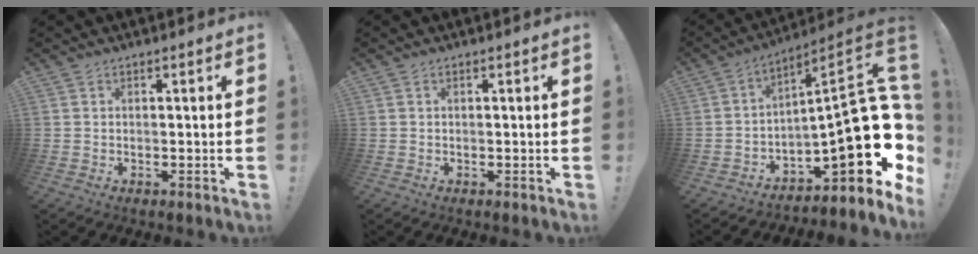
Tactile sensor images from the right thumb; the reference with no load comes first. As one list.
[{"total": 0.0}, {"total": 23.8, "force": [-4.0, 9.3, 21.6], "torque": [-0.289, 0.011, -0.051]}]